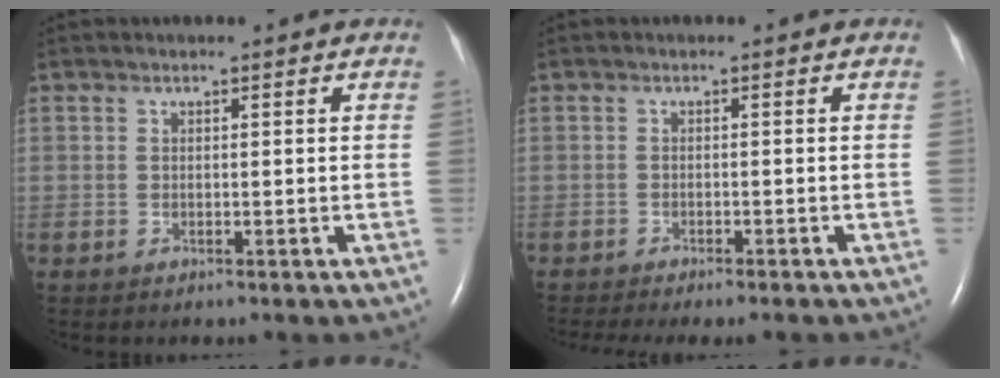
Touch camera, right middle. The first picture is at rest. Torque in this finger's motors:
{"motor_torque": [-0.01, 0.00, 0.07, 0.07]}